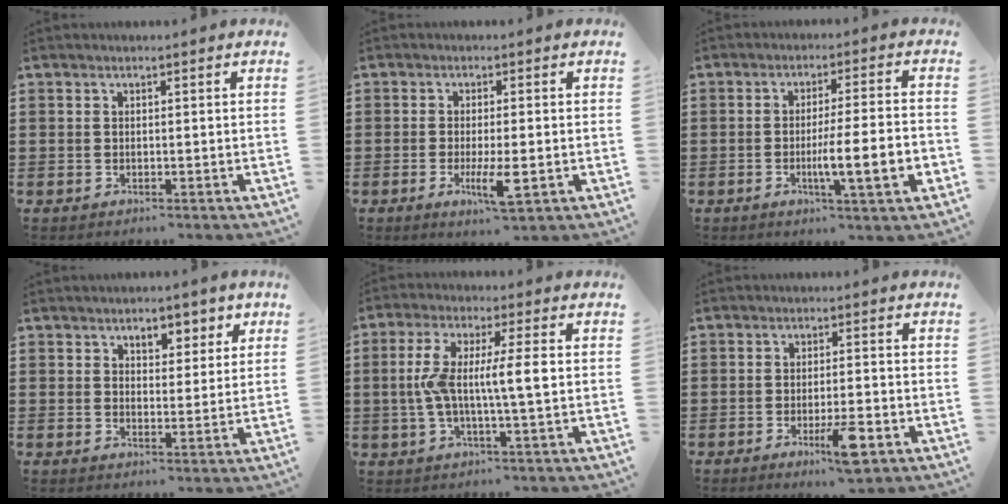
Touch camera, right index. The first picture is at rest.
{"total": 5.7, "force": [-1.7, 1.2, 5.3], "torque": [-0.108, -0.017, -0.033]}
{"total": 8.6, "force": [-2.3, 0.6, 8.2], "torque": [-0.141, -0.010, -0.042]}
{"total": 4.0, "force": [2.4, 2.5, 1.9], "torque": [-0.028, 0.001, 0.036]}
{"total": 7.7, "force": [-0.2, 0.8, 7.7], "torque": [-0.146, -0.003, -0.012]}
{"total": 6.1, "force": [-2.9, 1.1, 5.2], "torque": [-0.093, -0.010, -0.047]}